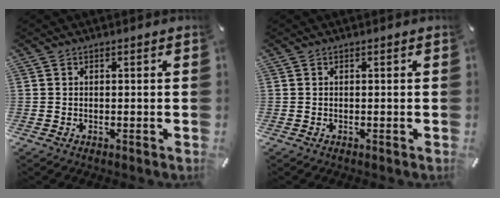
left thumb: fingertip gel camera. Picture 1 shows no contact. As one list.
[{"total": 0.0}]